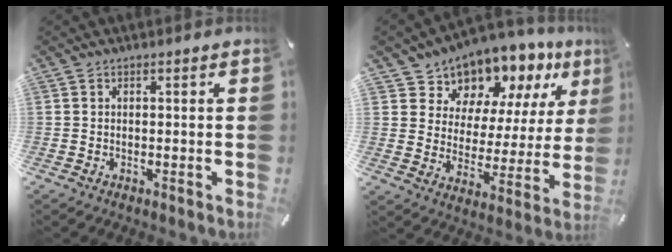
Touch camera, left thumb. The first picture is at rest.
{"total": 10.9, "force": [9.4, 5.3, -1.0], "torque": [-0.002, -0.110, 0.170]}